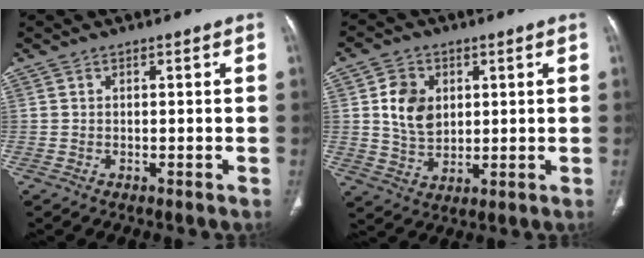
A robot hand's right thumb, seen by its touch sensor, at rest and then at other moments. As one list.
[{"total": 8.3, "force": [1.9, 6.4, 4.9], "torque": [-0.066, -0.012, 0.039]}]